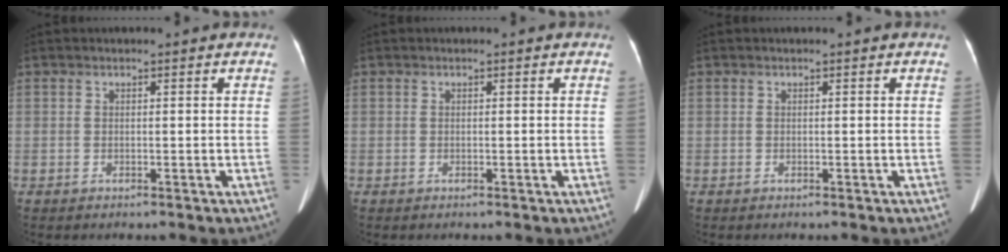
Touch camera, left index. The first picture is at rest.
{"total": 0.0}
{"total": 0.0}